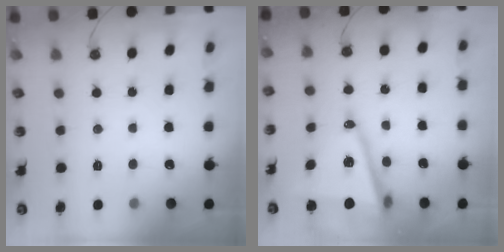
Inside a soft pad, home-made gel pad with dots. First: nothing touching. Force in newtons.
{"total": 13.8, "press": 13.3, "slide": 3.8}